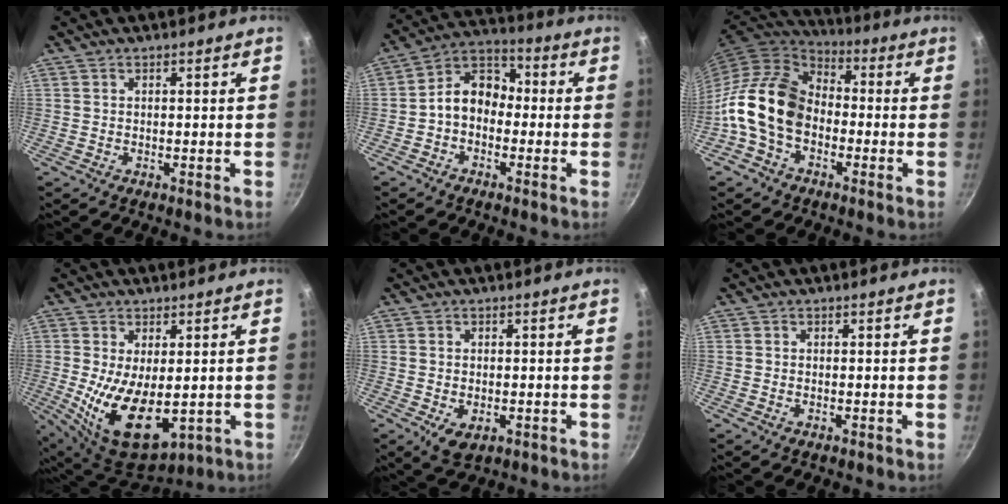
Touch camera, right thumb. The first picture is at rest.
{"total": 9.0, "force": [-1.6, 6.8, 5.6], "torque": [-0.060, 0.042, -0.050]}
{"total": 15.3, "force": [-3.3, 10.9, 10.2], "torque": [-0.160, 0.039, -0.082]}
{"total": 13.9, "force": [-0.8, 7.4, 11.7], "torque": [-0.200, -0.022, 0.005]}
{"total": 4.5, "force": [-1.3, 2.9, 3.3], "torque": [-0.049, -0.009, -0.017]}
{"total": 0.5, "force": [-0.2, 0.3, 0.4], "torque": [-0.008, 0.002, -0.005]}